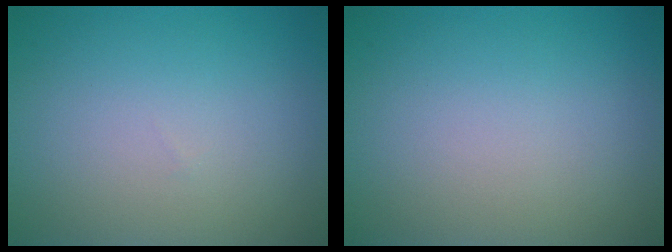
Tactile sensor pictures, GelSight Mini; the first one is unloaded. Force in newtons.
{"total": 0.0}